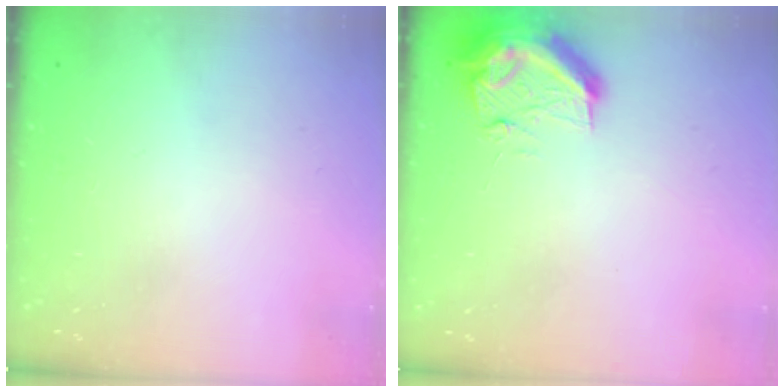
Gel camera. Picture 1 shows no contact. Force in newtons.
{"total": 20.4, "press": 13.8, "slide": 15.0}